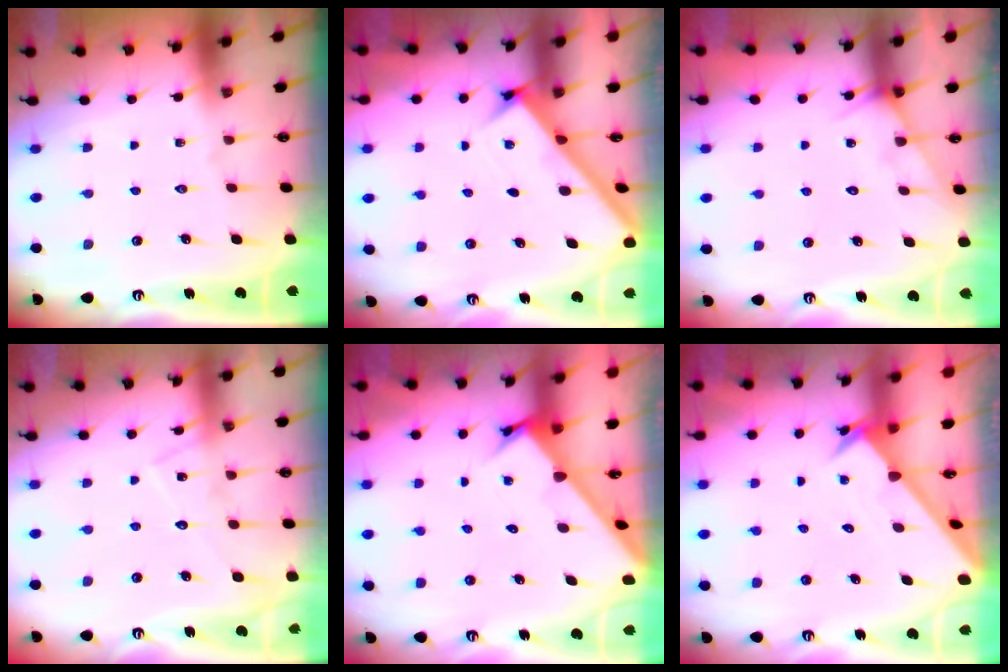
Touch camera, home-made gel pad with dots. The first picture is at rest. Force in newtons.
{"total": 2.8, "press": 2.8, "slide": 0.4}
{"total": 6.0, "press": 6.0, "slide": 0.4}
{"total": 10.3, "press": 10.2, "slide": 0.8}
{"total": 2.8, "press": 2.8, "slide": 0.3}
{"total": 2.4, "press": 2.4, "slide": 0.2}